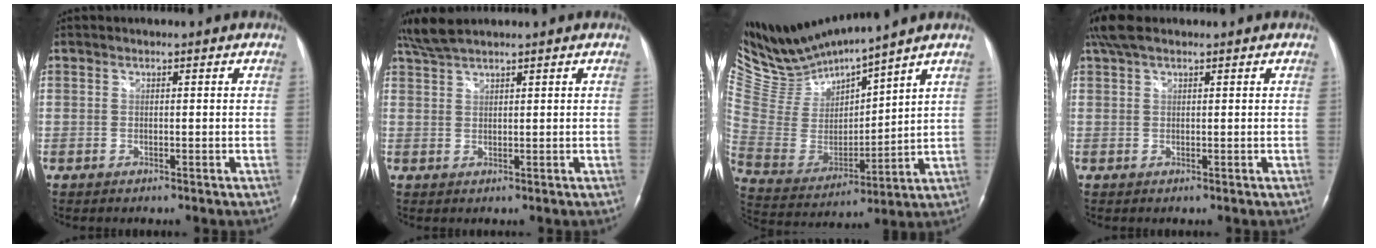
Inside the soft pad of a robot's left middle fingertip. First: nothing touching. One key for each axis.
{"total": 3.8, "fx": 3.5, "fy": 0.0, "fz": 1.7, "tx": -0.047, "ty": 0.016, "tz": 0.076}
{"total": 12.9, "fx": 12.6, "fy": -0.6, "fz": 2.8, "tx": -0.075, "ty": -0.013, "tz": 0.267}
{"total": 4.2, "fx": 3.1, "fy": 1.3, "fz": 2.5, "tx": -0.060, "ty": 0.029, "tz": 0.061}